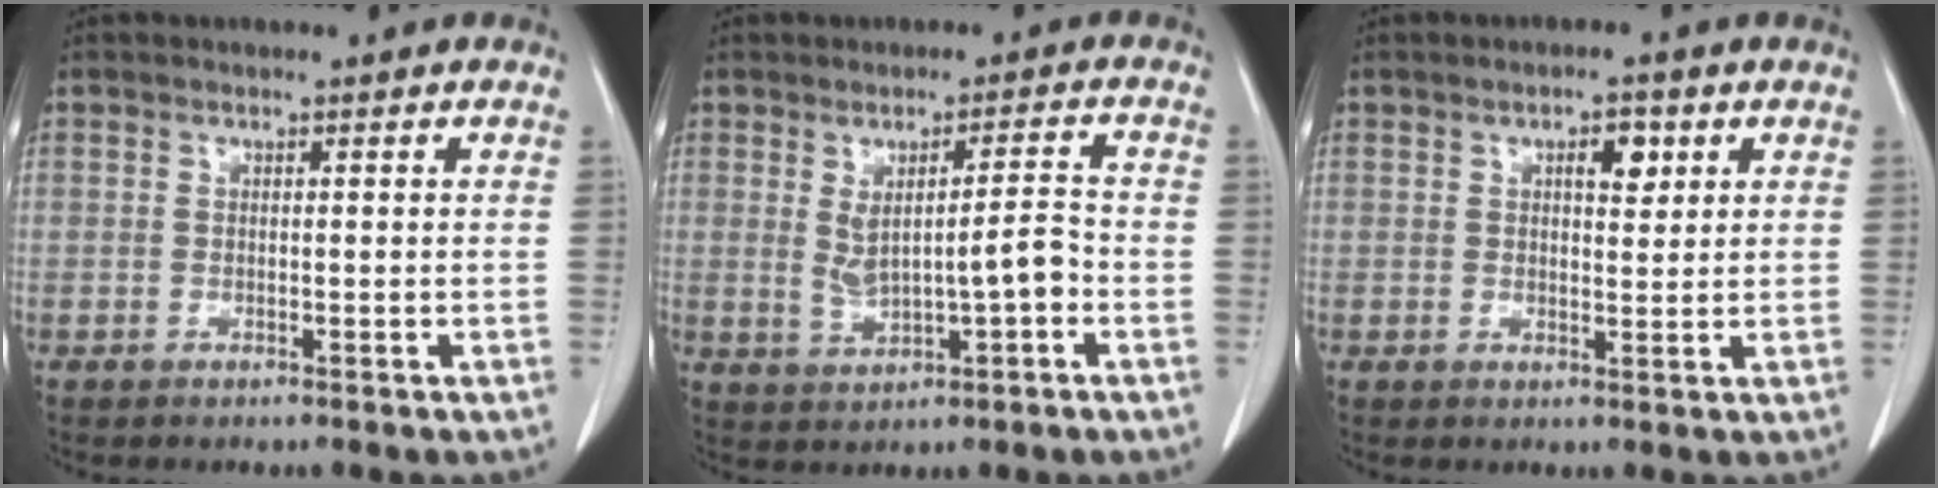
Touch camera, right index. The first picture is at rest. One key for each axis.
{"total": 5.9, "fx": -0.5, "fy": 1.3, "fz": 5.8, "tx": -0.098, "ty": 0.010, "tz": 0.005}
{"total": 3.5, "fx": 1.5, "fy": 1.4, "fz": 2.8, "tx": -0.042, "ty": 0.001, "tz": 0.021}